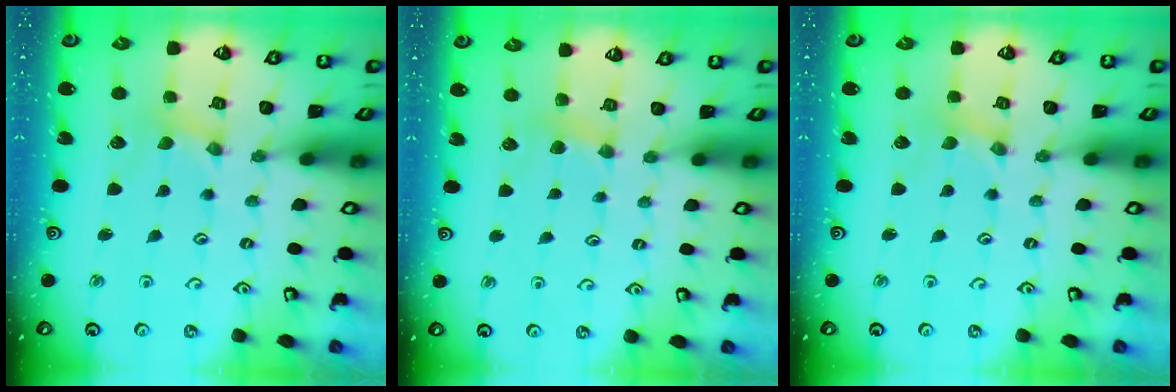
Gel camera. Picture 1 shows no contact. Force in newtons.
{"total": 3.9, "press": 3.9, "slide": 0.4}
{"total": 0.0}